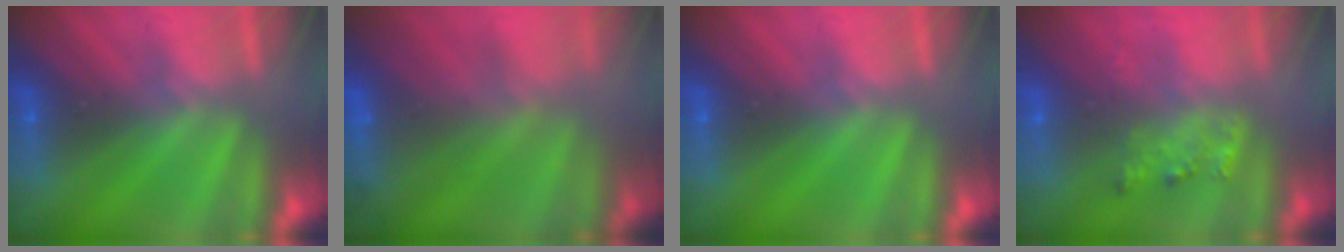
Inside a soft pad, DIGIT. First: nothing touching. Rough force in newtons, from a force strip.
{"total": 11.8}
{"total": 0.0}
{"total": 2.0}